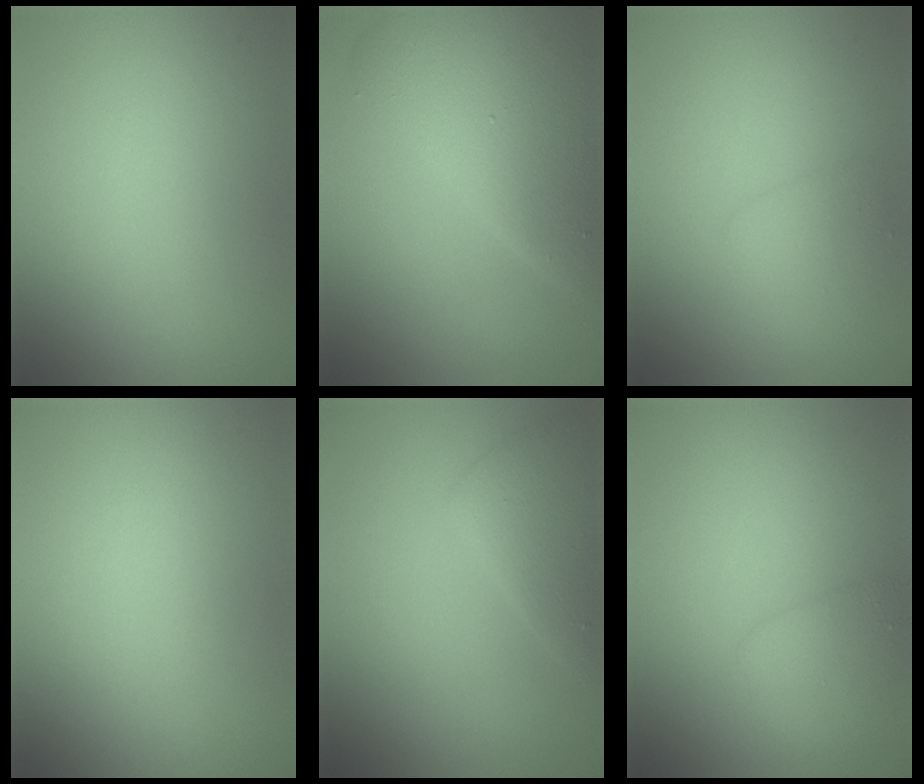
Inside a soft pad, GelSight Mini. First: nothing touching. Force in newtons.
{"total": 9.4, "press": 9.4, "slide": 0.2}
{"total": 1.9, "press": 1.9, "slide": 0.0}
{"total": 0.0}
{"total": 3.3, "press": 3.3, "slide": 0.0}
{"total": 2.4, "press": 2.4, "slide": 0.1}